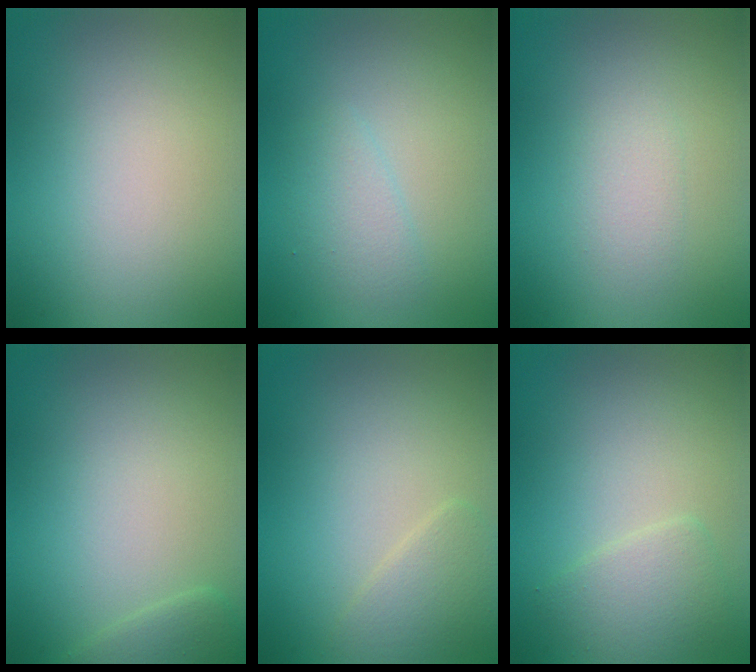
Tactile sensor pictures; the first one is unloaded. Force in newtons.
{"total": 1.6, "press": 1.6, "slide": 0.0}
{"total": 1.2, "press": 1.2, "slide": 0.3}
{"total": 1.6, "press": 1.6, "slide": 0.1}
{"total": 2.0, "press": 2.0, "slide": 0.1}
{"total": 2.3, "press": 2.3, "slide": 0.1}